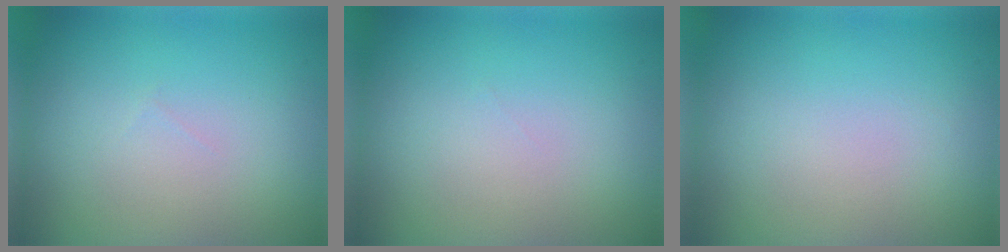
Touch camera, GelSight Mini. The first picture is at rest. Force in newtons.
{"total": 0.0}
{"total": 0.0}